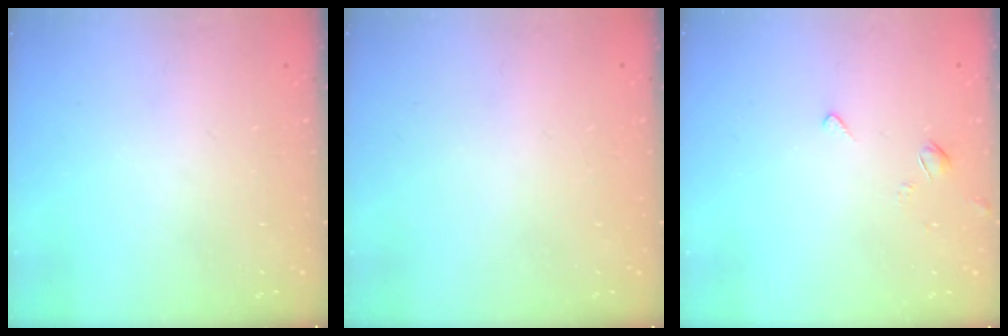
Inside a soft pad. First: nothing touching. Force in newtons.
{"total": 2.0, "press": 2.0, "slide": 0.1}
{"total": 2.5, "press": 2.5, "slide": 0.5}